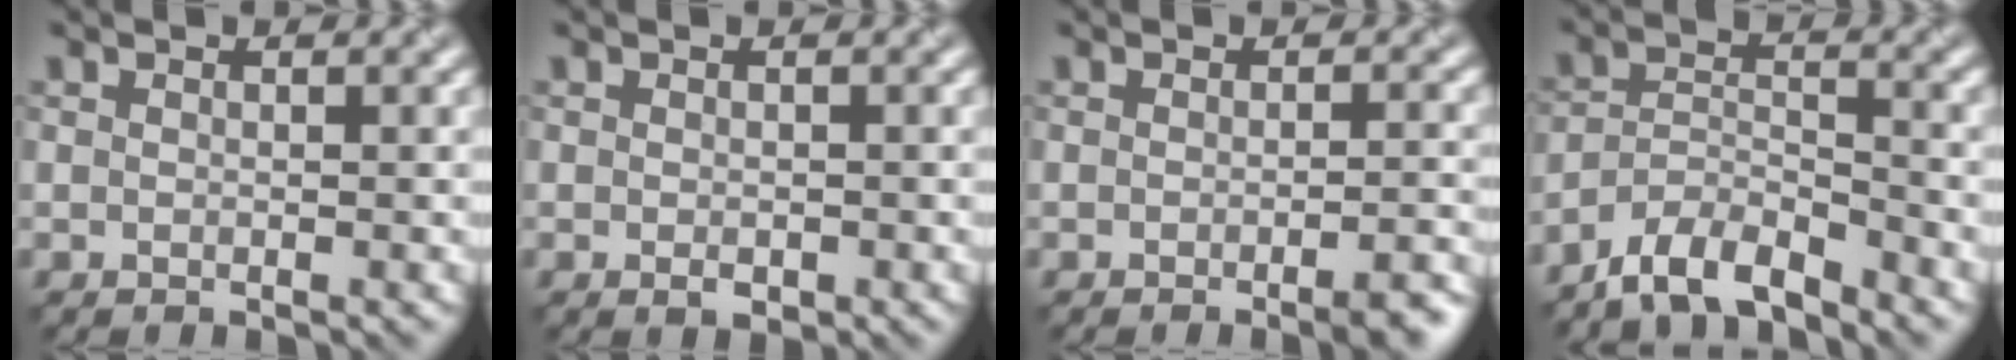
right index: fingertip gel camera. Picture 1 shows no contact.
{"total": 0.9, "force": [-0.2, 0.6, 0.7], "torque": [-0.010, -0.002, -0.003]}
{"total": 2.7, "force": [-1.8, 0.6, 1.9], "torque": [-0.020, 0.002, -0.029]}
{"total": 4.5, "force": [-3.9, 1.2, 1.9], "torque": [-0.035, 0.000, -0.080]}